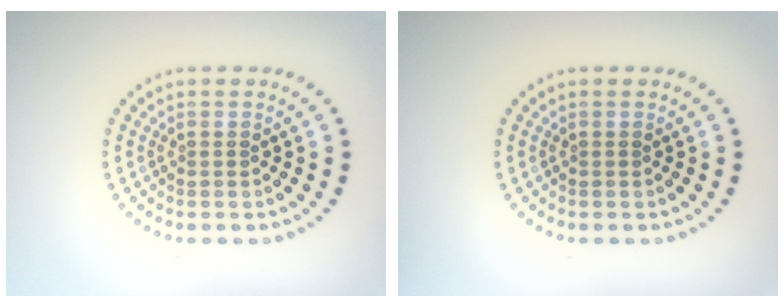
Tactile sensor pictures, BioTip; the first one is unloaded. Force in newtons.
{"total": 0.0}